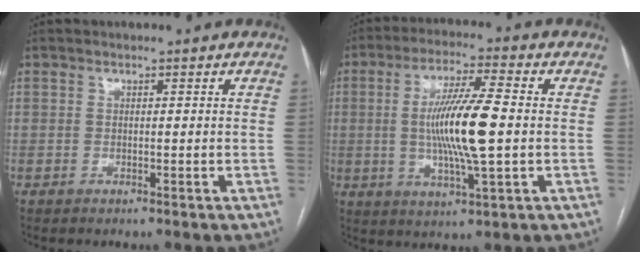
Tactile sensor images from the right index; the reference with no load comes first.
{"total": 12.2, "force": [-0.2, 0.7, 12.1], "torque": [-0.233, -0.005, -0.005]}